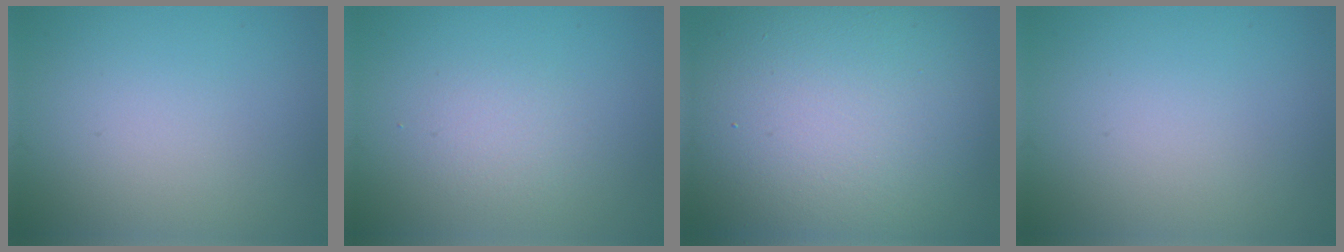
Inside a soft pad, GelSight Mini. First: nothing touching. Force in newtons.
{"total": 1.5, "press": 1.5, "slide": 0.0}
{"total": 16.6, "press": 16.6, "slide": 0.4}
{"total": 0.0}